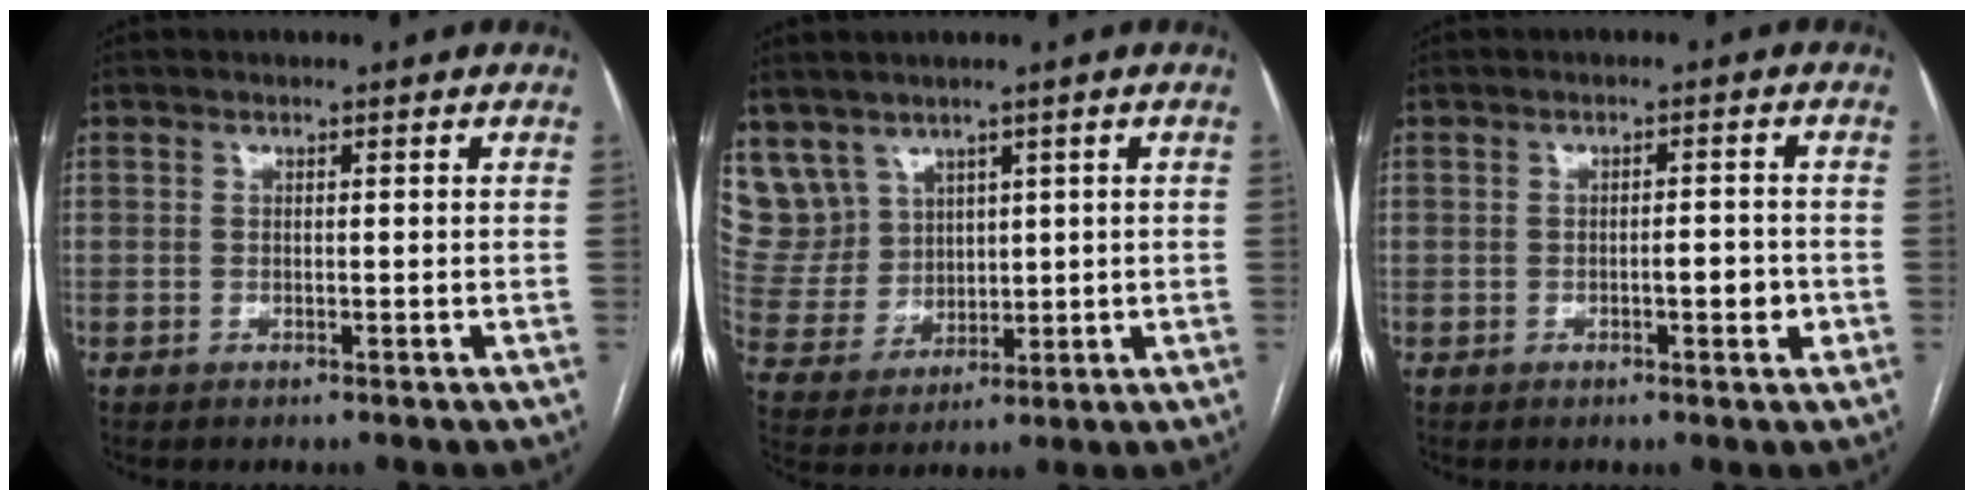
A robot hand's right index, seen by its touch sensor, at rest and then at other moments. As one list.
[{"total": 9.2, "force": [5.5, 7.3, 0.8], "torque": [-0.037, 0.038, 0.133]}, {"total": 3.0, "force": [-0.7, 1.0, 2.7], "torque": [-0.041, 0.001, -0.007]}]